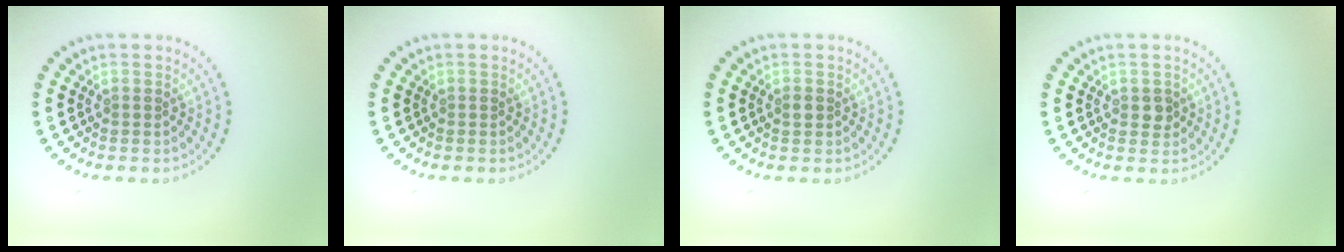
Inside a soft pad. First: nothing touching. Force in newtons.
{"total": 0.0}
{"total": 1.0, "press": 1.0, "slide": 0.1}
{"total": 1.3, "press": 1.3, "slide": 0.2}